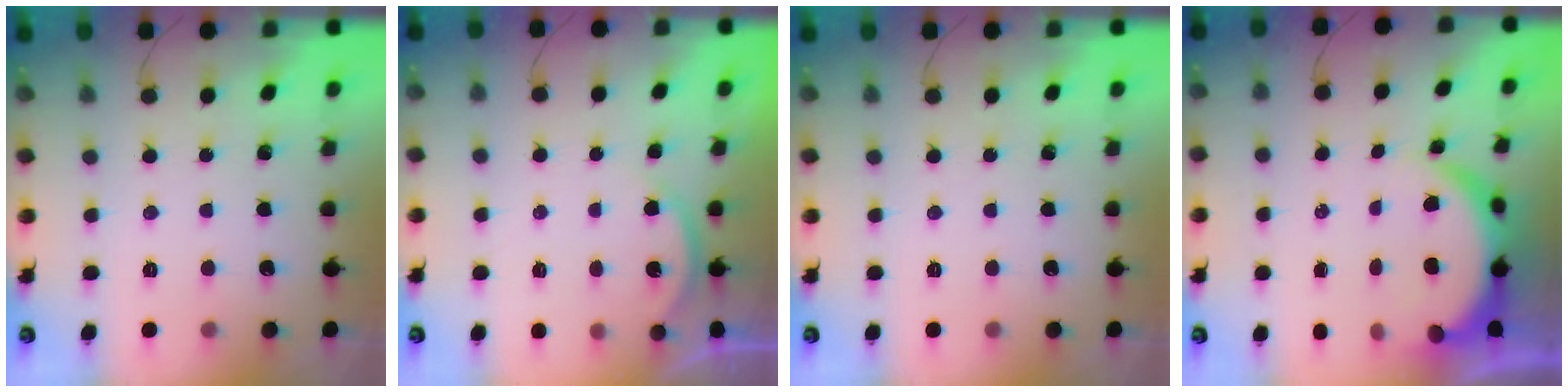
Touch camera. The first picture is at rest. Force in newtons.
{"total": 2.2, "press": 2.2, "slide": 0.5}
{"total": 0.0}
{"total": 6.8, "press": 6.8, "slide": 0.9}